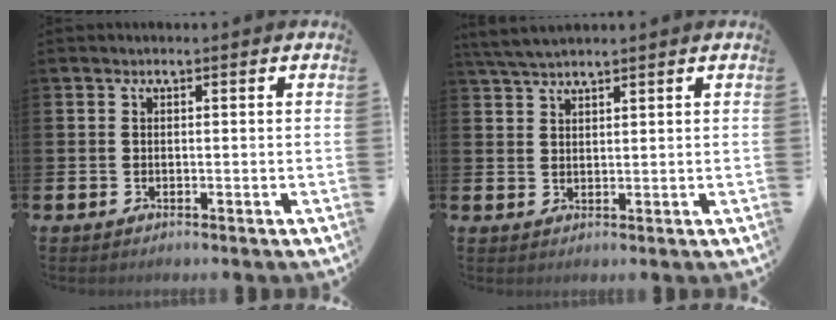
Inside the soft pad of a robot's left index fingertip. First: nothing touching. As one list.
[{"total": 3.3, "force": [3.1, 0.4, 1.2], "torque": [-0.033, -0.003, 0.059]}]